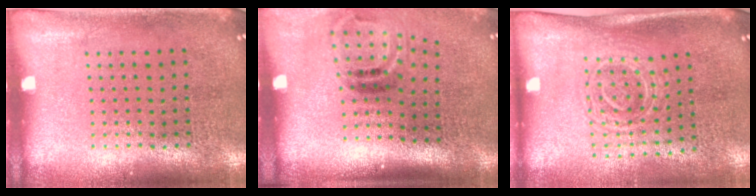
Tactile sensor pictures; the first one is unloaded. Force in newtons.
{"total": 2.0, "press": 1.3, "slide": 1.6}
{"total": 1.6, "press": 1.3, "slide": 1.0}